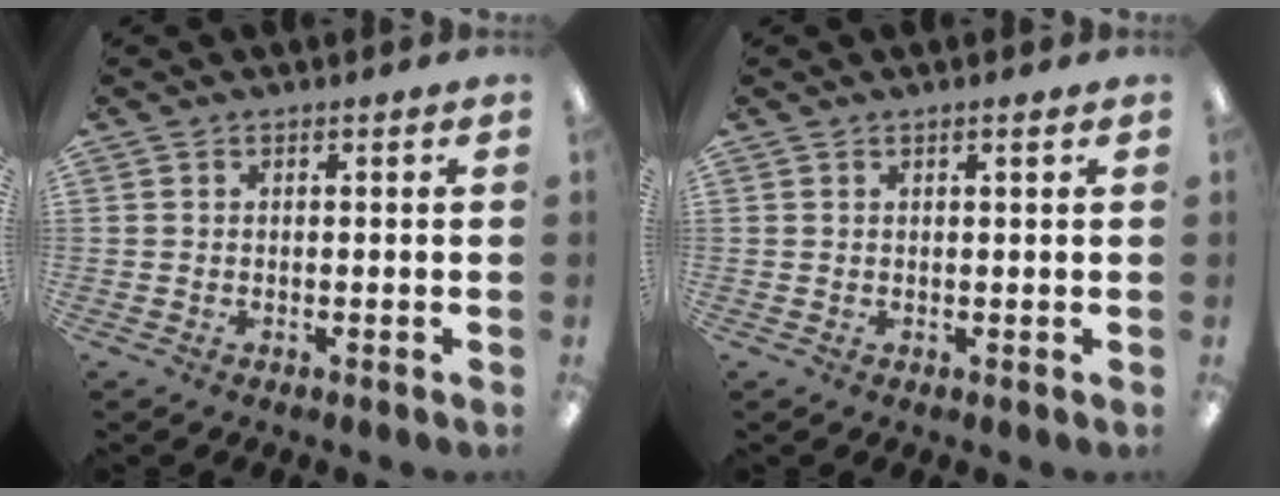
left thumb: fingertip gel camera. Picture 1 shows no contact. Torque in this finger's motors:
{"motor_torque": [-0.06, -0.06, -0.55, 0.21, 0.06]}